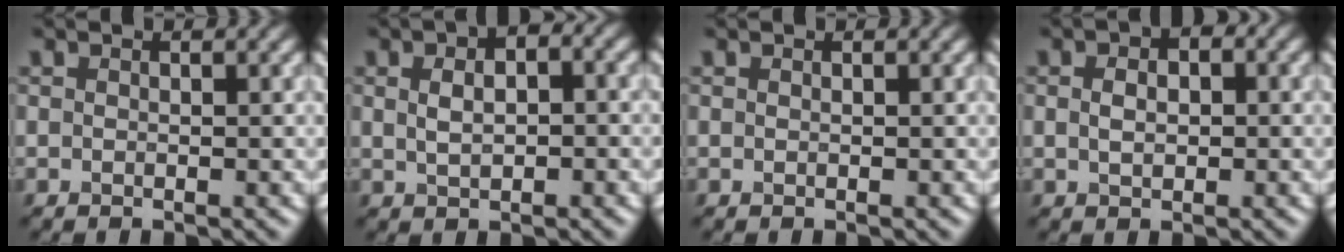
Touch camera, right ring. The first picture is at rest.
{"total": 5.0, "force": [1.4, 2.9, 3.9], "torque": [-0.047, 0.019, 0.008]}
{"total": 0.0}
{"total": 3.0, "force": [0.5, 2.0, 2.1], "torque": [-0.025, 0.011, -0.004]}